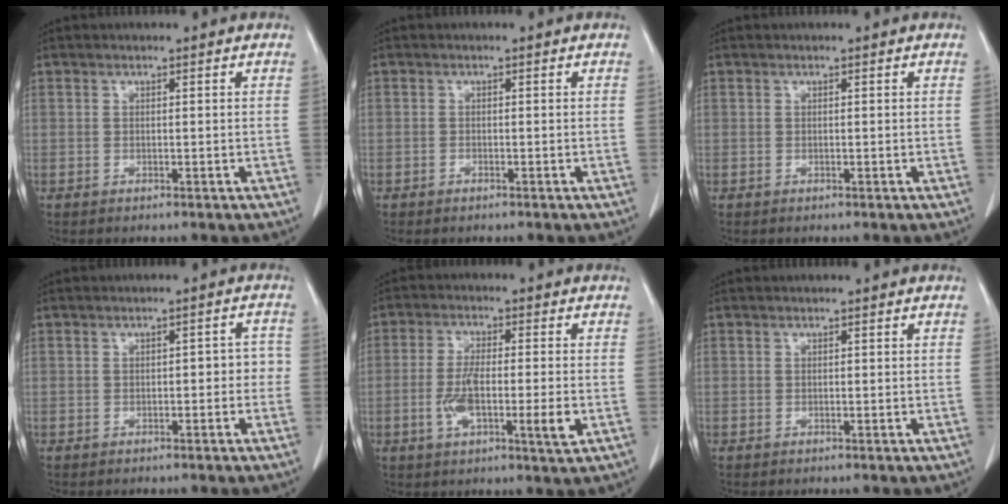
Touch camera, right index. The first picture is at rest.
{"total": 0.6, "force": [-0.5, 0.2, 0.2], "torque": [-0.009, -0.001, -0.007]}
{"total": 0.0}
{"total": 2.8, "force": [-0.6, 1.5, 2.3], "torque": [-0.022, 0.019, -0.005]}
{"total": 8.5, "force": [-2.0, 1.3, 8.1], "torque": [-0.144, -0.004, -0.033]}
{"total": 0.0}